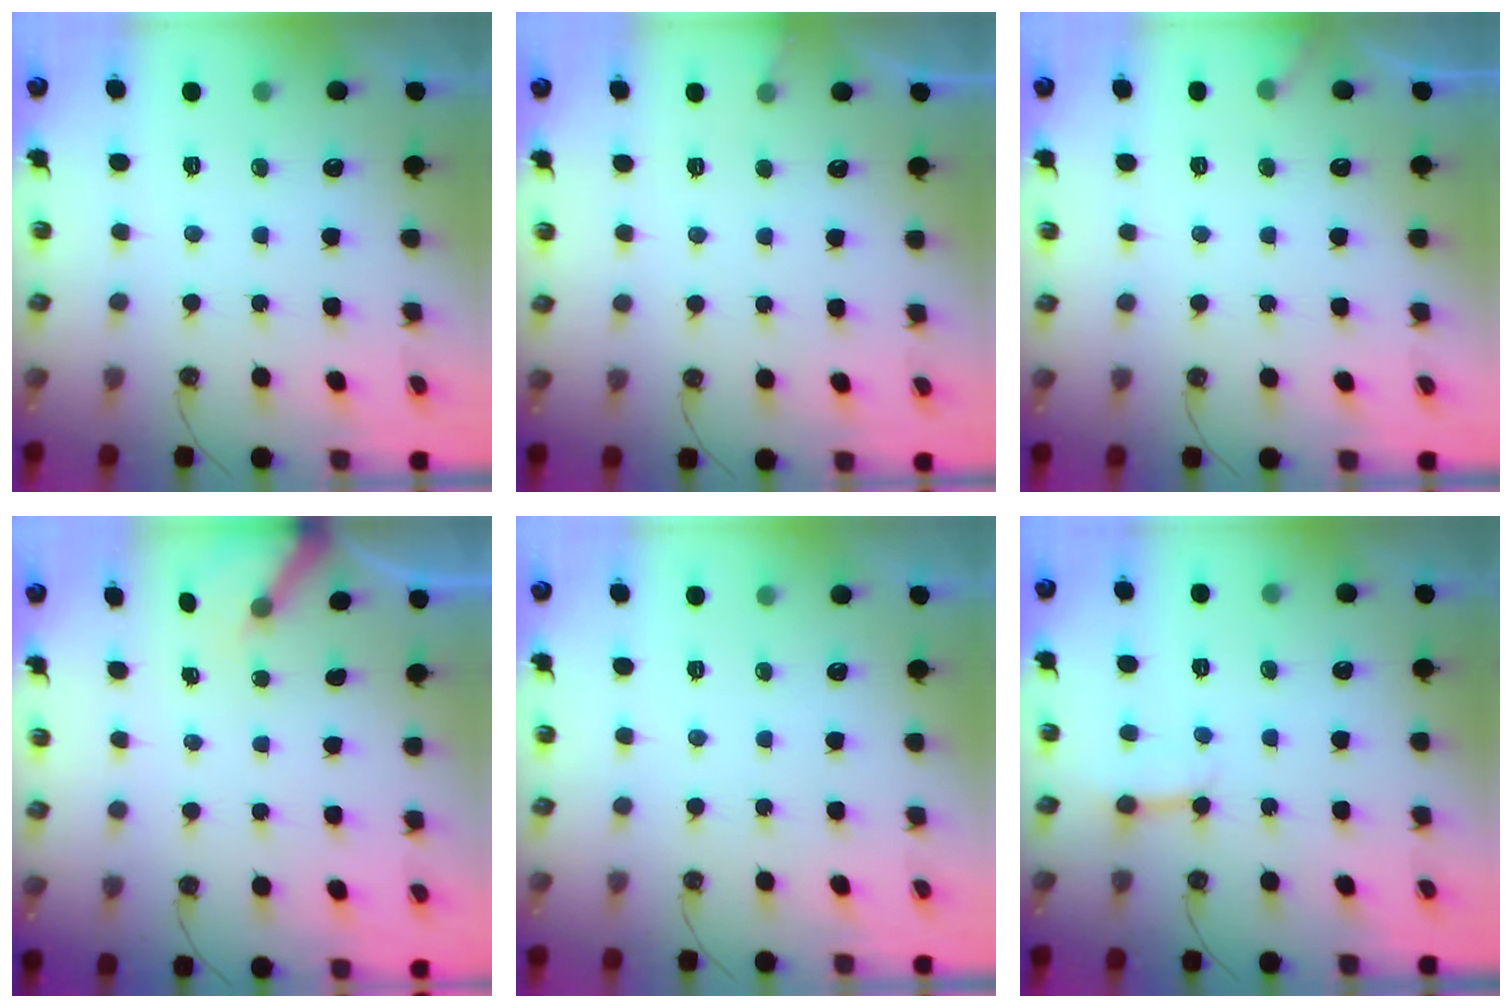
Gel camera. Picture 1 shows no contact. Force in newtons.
{"total": 4.6, "press": 4.6, "slide": 0.3}
{"total": 3.7, "press": 3.7, "slide": 0.2}
{"total": 3.4, "press": 3.4, "slide": 0.3}
{"total": 0.0}
{"total": 3.5, "press": 3.5, "slide": 0.5}